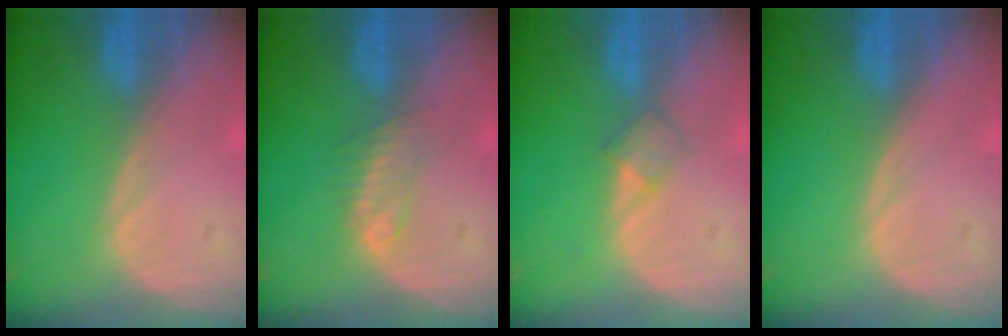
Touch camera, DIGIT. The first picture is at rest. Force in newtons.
{"total": 2.3, "press": 2.3, "slide": 0.2}
{"total": 2.0, "press": 2.0, "slide": 0.2}
{"total": 0.0}